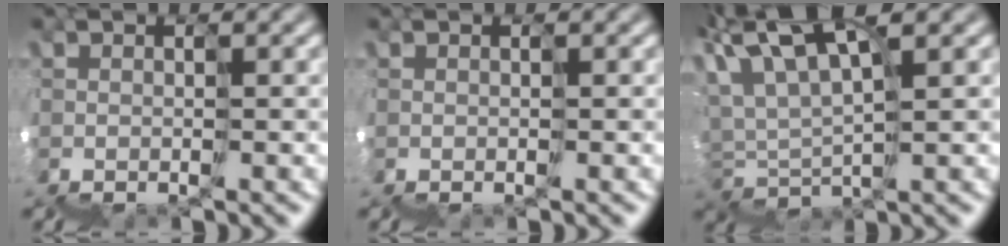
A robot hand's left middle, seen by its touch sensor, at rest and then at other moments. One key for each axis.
{"total": 0.0}
{"total": 3.4, "fx": 3.4, "fy": -0.2, "fz": -0.3, "tx": -0.026, "ty": 0.037, "tz": 0.046}